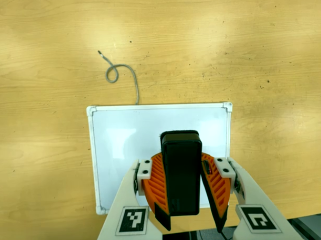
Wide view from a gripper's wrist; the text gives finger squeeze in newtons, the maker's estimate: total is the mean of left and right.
{"total": 8.8, "left": 9.1, "right": 8.6}